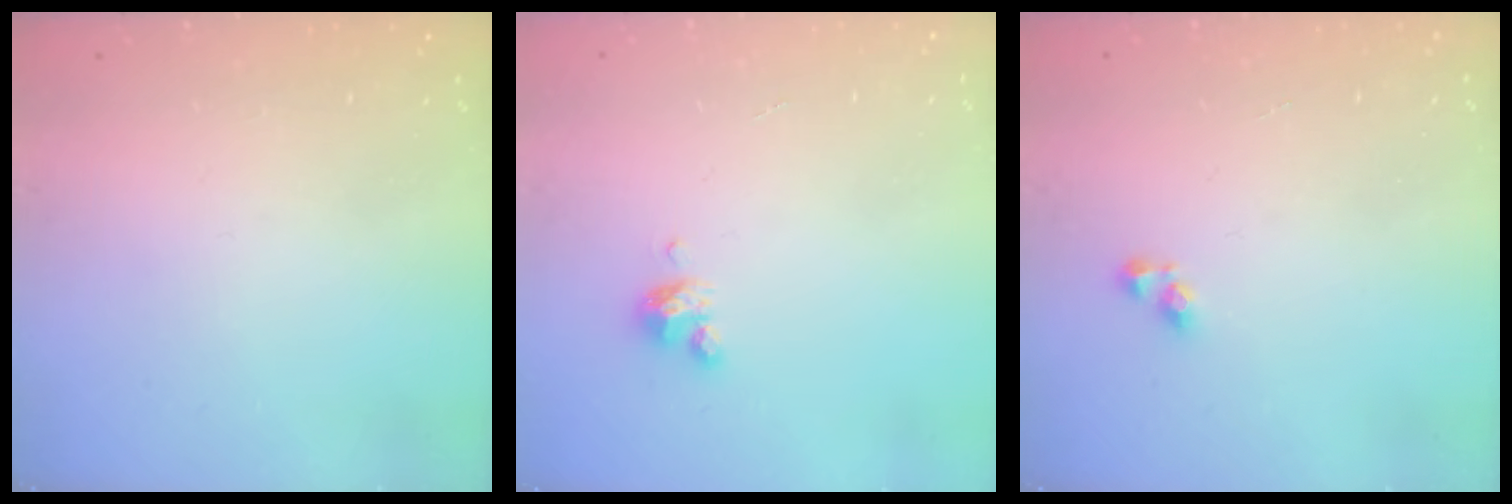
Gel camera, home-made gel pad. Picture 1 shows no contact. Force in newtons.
{"total": 4.1, "press": 4.1, "slide": 0.3}
{"total": 3.6, "press": 3.6, "slide": 0.1}